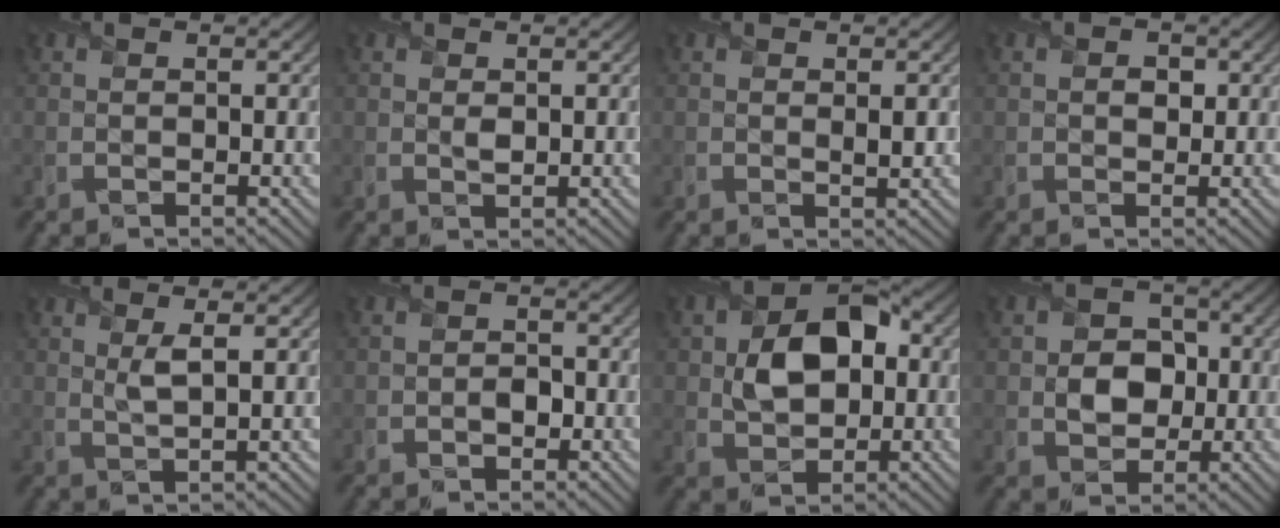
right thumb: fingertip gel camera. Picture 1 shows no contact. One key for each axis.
{"total": 0.9, "fx": 0.3, "fy": 0.6, "fz": 0.6, "tx": -0.012, "ty": -0.005, "tz": 0.006}
{"total": 1.3, "fx": 0.0, "fy": 0.7, "fz": 1.0, "tx": -0.014, "ty": -0.008, "tz": 0.002}
{"total": 1.3, "fx": 0.1, "fy": 1.1, "fz": 0.6, "tx": -0.008, "ty": -0.007, "tz": -0.002}
{"total": 2.2, "fx": 1.1, "fy": 0.3, "fz": 1.9, "tx": -0.039, "ty": 0.000, "tz": 0.021}
{"total": 1.7, "fx": -0.8, "fy": 1.2, "fz": 0.9, "tx": -0.014, "ty": -0.003, "tz": -0.014}
{"total": 8.0, "fx": 0.5, "fy": 5.6, "fz": 5.7, "tx": -0.099, "ty": 0.007, "tz": 0.006}
{"total": 5.0, "fx": -0.4, "fy": 4.2, "fz": 2.6, "tx": -0.050, "ty": -0.003, "tz": -0.019}